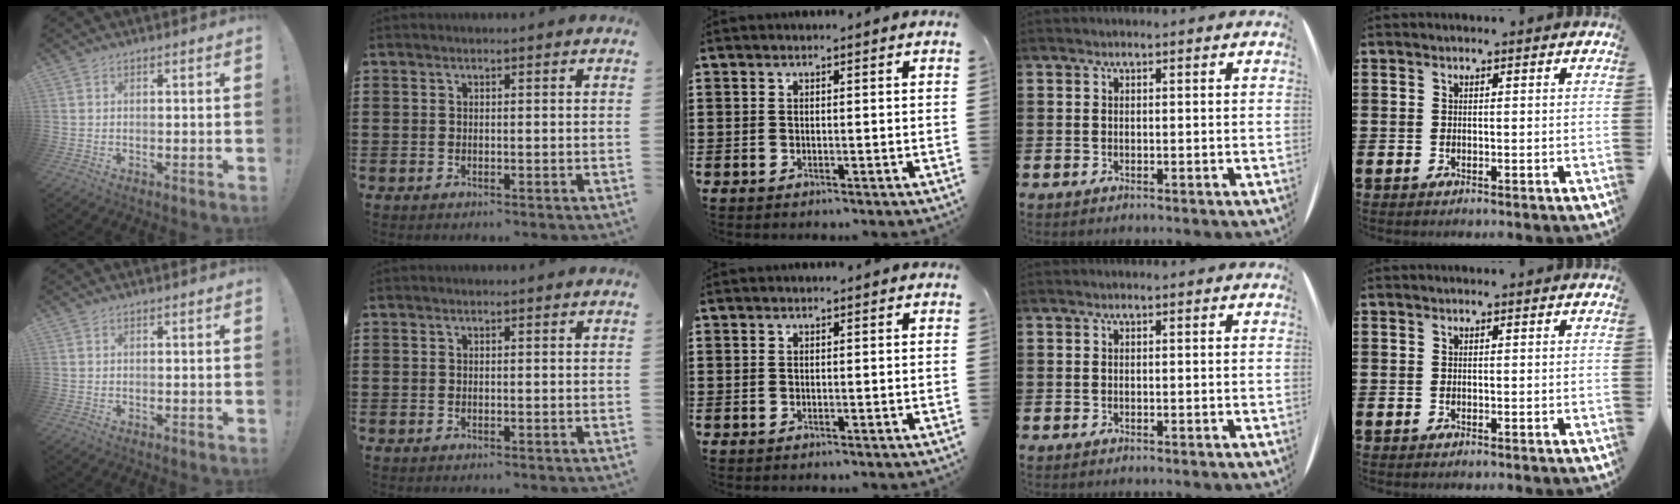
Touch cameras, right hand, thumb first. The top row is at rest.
{}